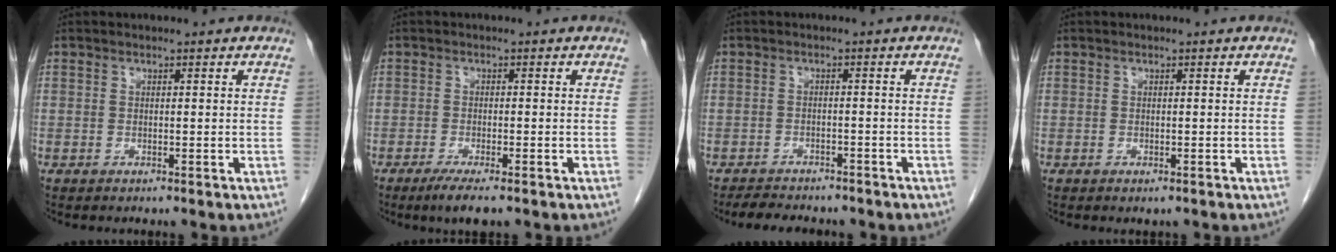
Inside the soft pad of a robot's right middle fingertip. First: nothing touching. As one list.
[{"total": 4.2, "force": [-2.9, 0.5, 3.1], "torque": [-0.051, -0.010, -0.046]}, {"total": 6.5, "force": [-5.8, 1.9, 2.4], "torque": [-0.040, -0.004, -0.079]}, {"total": 0.5, "force": [-0.3, 0.3, 0.3], "torque": [-0.006, -0.001, -0.001]}]